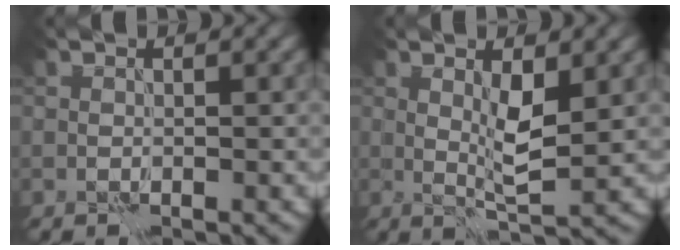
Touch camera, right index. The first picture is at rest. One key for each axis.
{"total": 3.0, "fx": 0.8, "fy": 0.6, "fz": 2.9, "tx": -0.056, "ty": -0.007, "tz": 0.019}